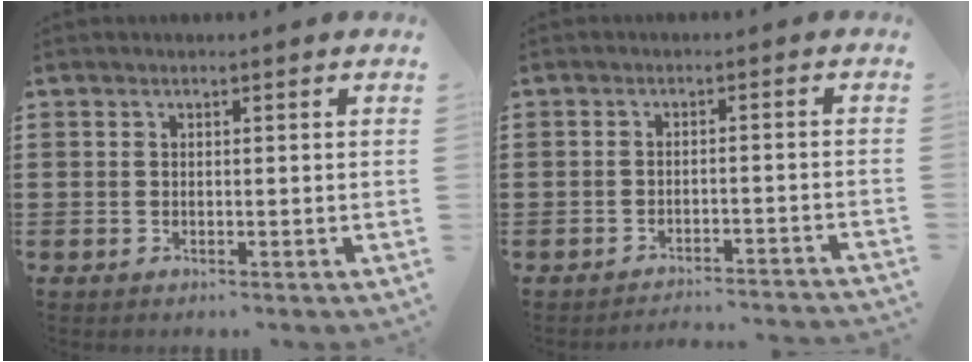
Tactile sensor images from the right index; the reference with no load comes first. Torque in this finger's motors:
{"motor_torque": [1.09, 0.91, -1.05, -0.21]}